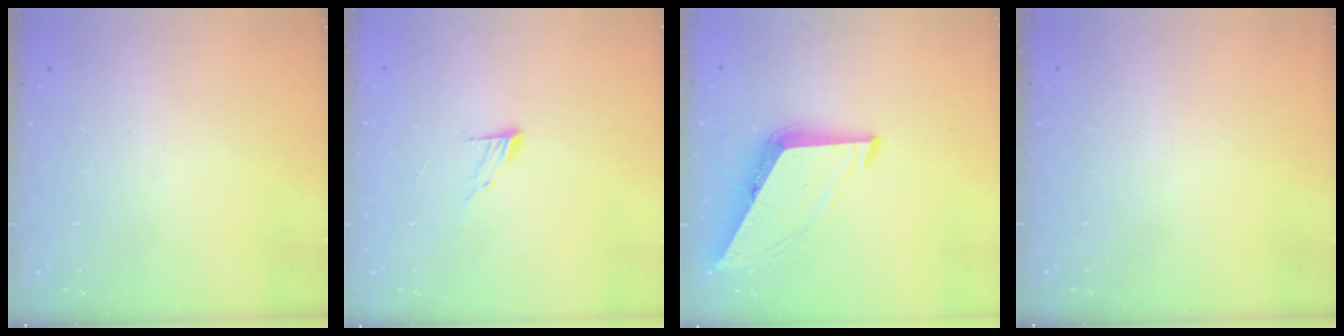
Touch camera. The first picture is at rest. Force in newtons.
{"total": 4.6, "press": 4.5, "slide": 0.5}
{"total": 7.9, "press": 7.9, "slide": 0.4}
{"total": 0.0}